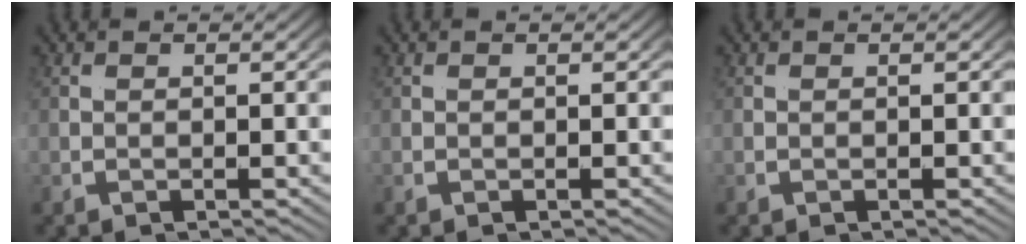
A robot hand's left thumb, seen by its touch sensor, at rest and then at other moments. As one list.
[{"total": 0.0}, {"total": 0.0}]